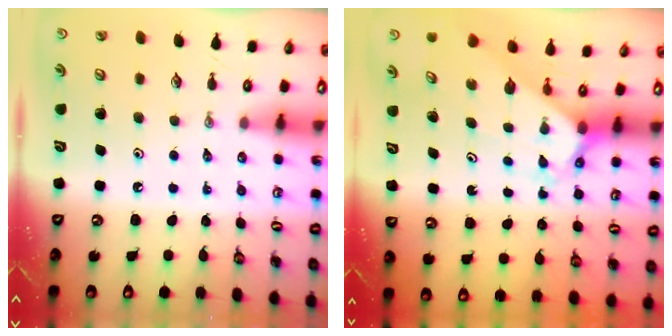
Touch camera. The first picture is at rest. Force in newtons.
{"total": 3.0, "press": 2.9, "slide": 0.4}